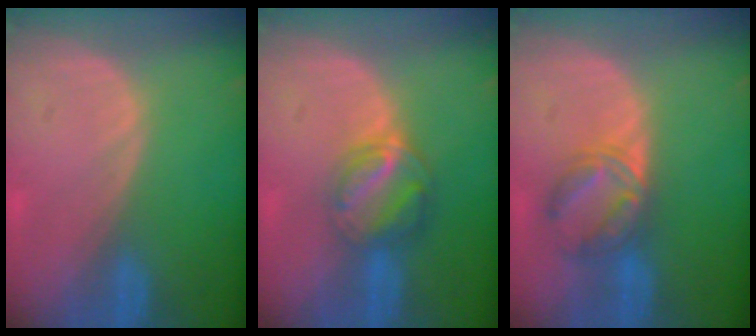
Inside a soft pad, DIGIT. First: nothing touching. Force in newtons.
{"total": 6.4, "press": 5.5, "slide": 3.2}
{"total": 5.8, "press": 5.7, "slide": 0.9}